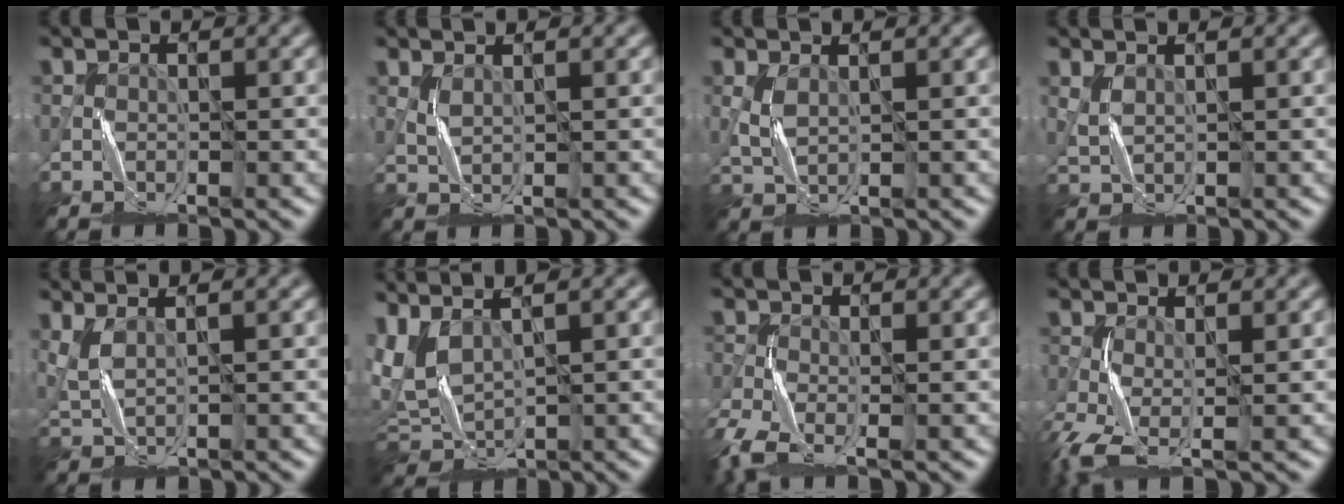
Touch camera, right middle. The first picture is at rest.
{"total": 0.9, "force": [0.8, 0.0, 0.5], "torque": [-0.021, -0.002, 0.019]}
{"total": 1.3, "force": [0.6, 0.3, 1.1], "torque": [-0.037, 0.001, 0.018]}
{"total": 1.0, "force": [0.9, 0.1, 0.5], "torque": [-0.021, -0.001, 0.022]}
{"total": 2.3, "force": [1.5, 0.5, 1.7], "torque": [-0.044, 0.004, 0.036]}
{"total": 3.8, "force": [1.9, 1.8, 2.7], "torque": [-0.081, 0.004, 0.046]}
{"total": 5.1, "force": [-3.1, 2.1, 3.4], "torque": [-0.088, -0.017, -0.072]}
{"total": 5.3, "force": [-2.2, 2.2, 4.3], "torque": [-0.117, -0.012, -0.047]}